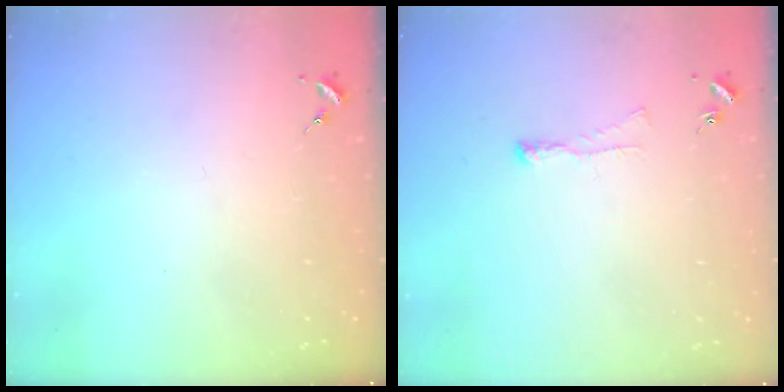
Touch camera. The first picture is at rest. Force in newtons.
{"total": 3.7, "press": 3.6, "slide": 0.6}